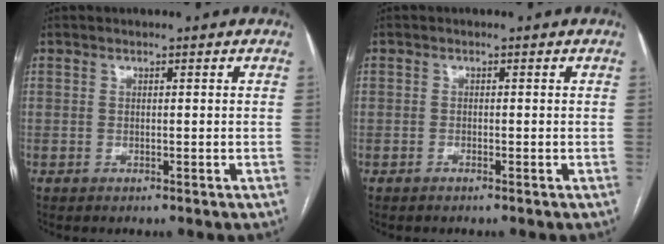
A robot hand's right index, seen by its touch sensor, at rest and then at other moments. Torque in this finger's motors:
{"motor_torque": [-0.98, 0.14, -0.50, -0.16]}